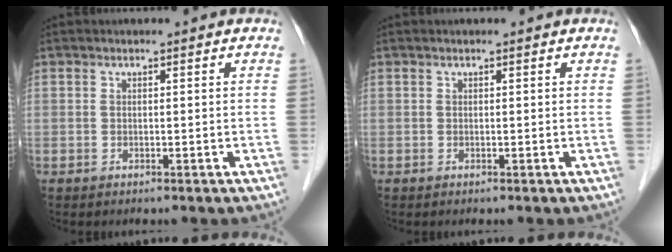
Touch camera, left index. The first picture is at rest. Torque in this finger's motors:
{"motor_torque": [0.00, 0.00, 0.00, 0.00]}